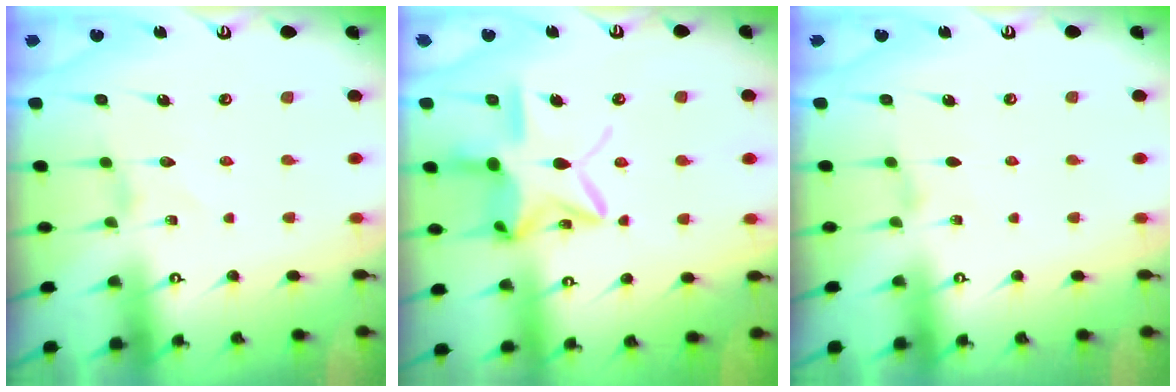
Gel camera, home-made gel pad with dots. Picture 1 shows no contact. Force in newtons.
{"total": 17.4, "press": 17.3, "slide": 1.4}
{"total": 1.9, "press": 1.9, "slide": 0.3}